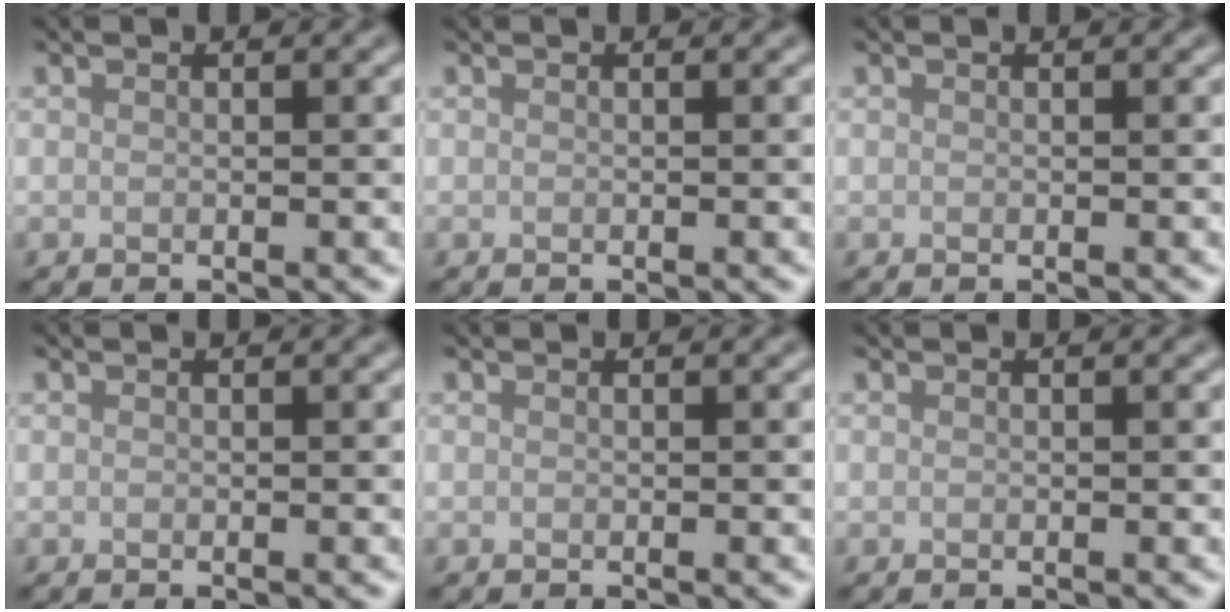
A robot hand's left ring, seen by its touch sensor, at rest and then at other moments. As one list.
[{"total": 0.0}, {"total": 0.0}, {"total": 0.0}, {"total": 0.0}, {"total": 0.0}]